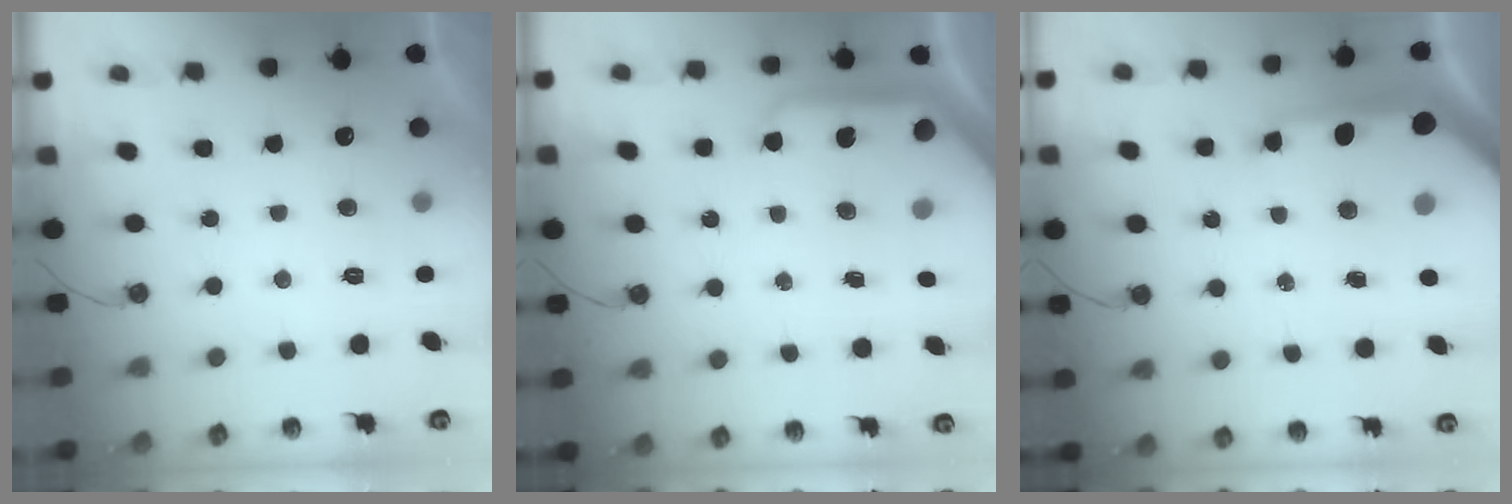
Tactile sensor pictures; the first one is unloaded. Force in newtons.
{"total": 10.3, "press": 10.3, "slide": 1.2}
{"total": 17.1, "press": 16.9, "slide": 2.4}